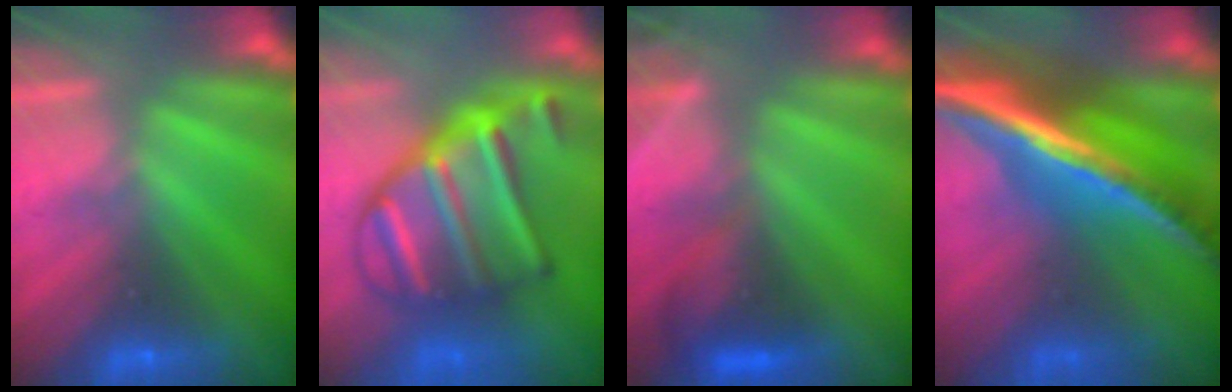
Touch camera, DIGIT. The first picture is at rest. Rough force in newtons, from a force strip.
{"total": 9.0}
{"total": 5.7}
{"total": 6.3}